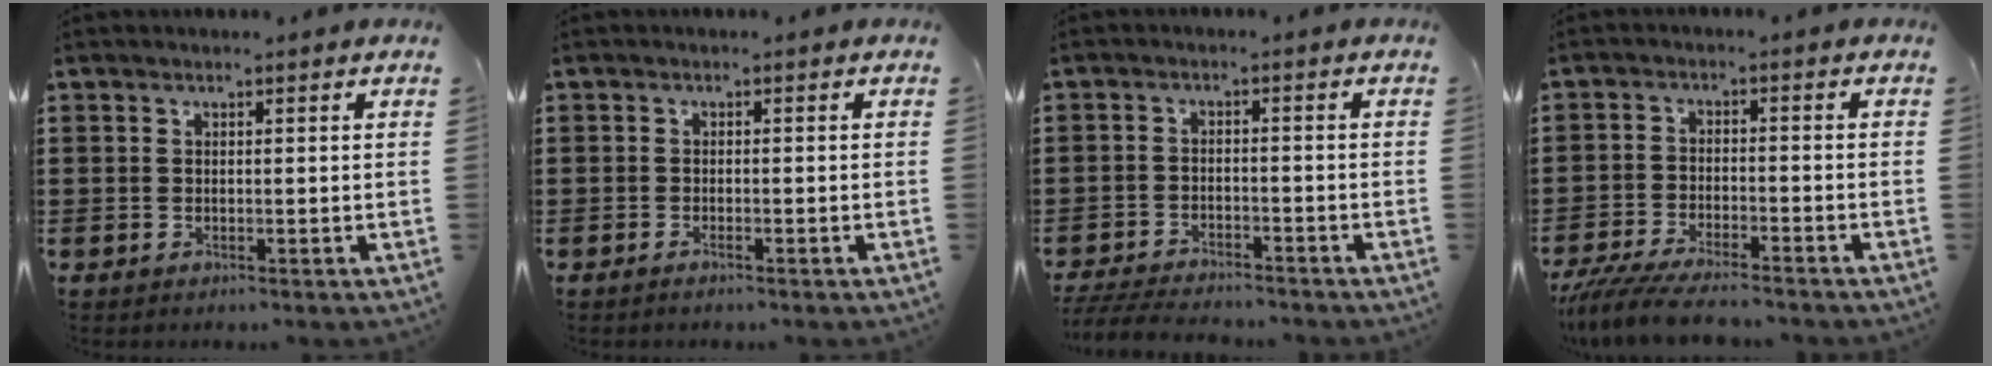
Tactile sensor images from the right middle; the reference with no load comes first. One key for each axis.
{"total": 0.8, "fx": -0.6, "fy": 0.1, "fz": 0.6, "tx": -0.013, "ty": -0.004, "tz": -0.010}
{"total": 4.5, "fx": -4.4, "fy": 0.5, "fz": 0.9, "tx": -0.027, "ty": -0.002, "tz": -0.090}
{"total": 5.8, "fx": -5.4, "fy": 0.5, "fz": 2.1, "tx": -0.052, "ty": -0.009, "tz": -0.106}